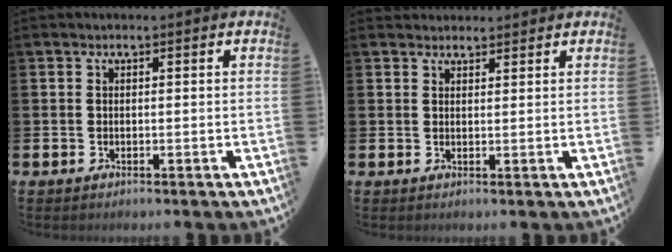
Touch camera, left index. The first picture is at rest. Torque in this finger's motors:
{"motor_torque": [-0.35, -0.67, -0.02, -0.04]}